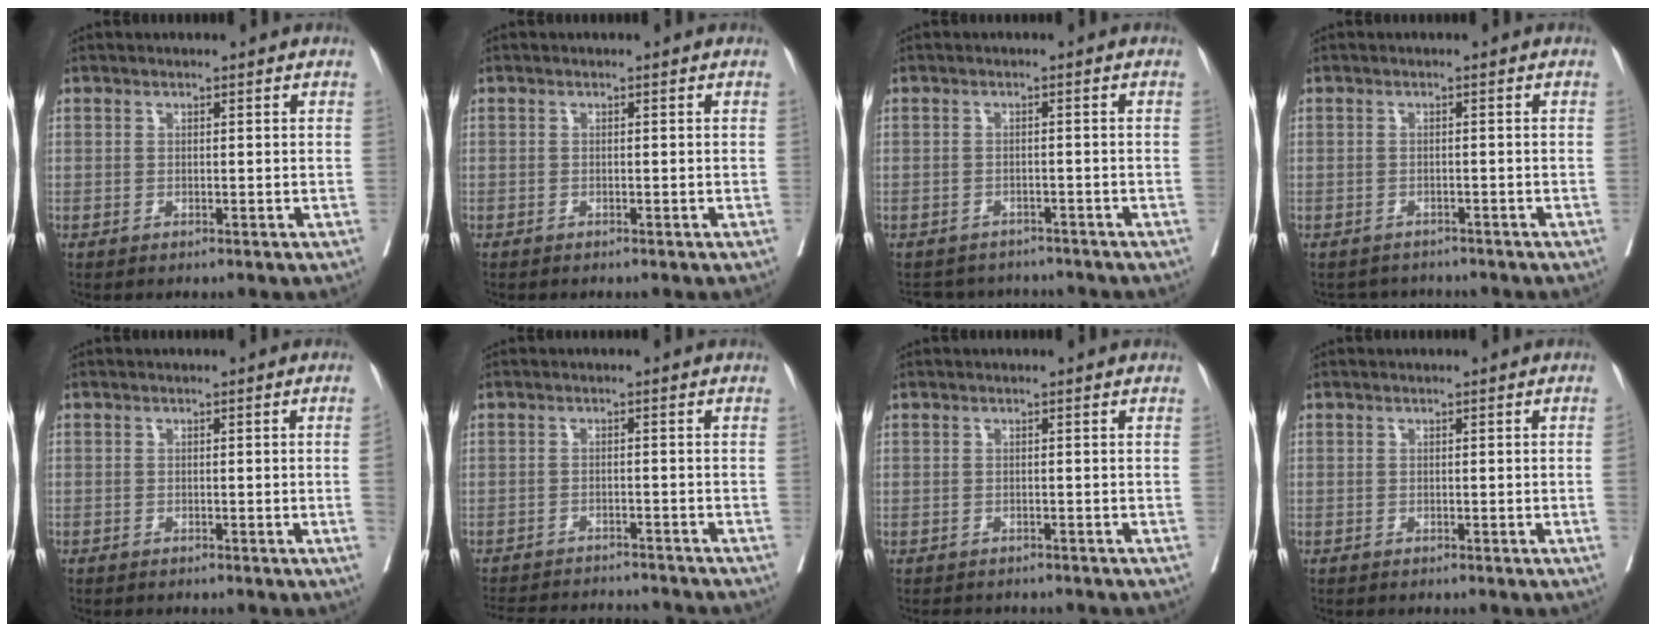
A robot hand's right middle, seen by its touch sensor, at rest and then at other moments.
{"total": 0.5, "force": [-0.4, 0.4, -0.1], "torque": [-0.002, 0.005, -0.009]}
{"total": 6.3, "force": [-6.1, 1.9, 0.1], "torque": [0.005, 0.010, -0.077]}
{"total": 3.5, "force": [-3.3, 1.0, -0.4], "torque": [0.010, 0.000, -0.048]}
{"total": 1.3, "force": [-0.5, -0.2, 1.2], "torque": [-0.015, 0.002, -0.012]}
{"total": 12.5, "force": [-11.8, 2.2, 3.4], "torque": [-0.064, 0.004, -0.160]}
{"total": 3.5, "force": [-3.0, 1.5, 0.7], "torque": [-0.009, -0.002, -0.041]}
{"total": 0.7, "force": [-0.3, -0.1, 0.6], "torque": [-0.007, 0.002, -0.006]}